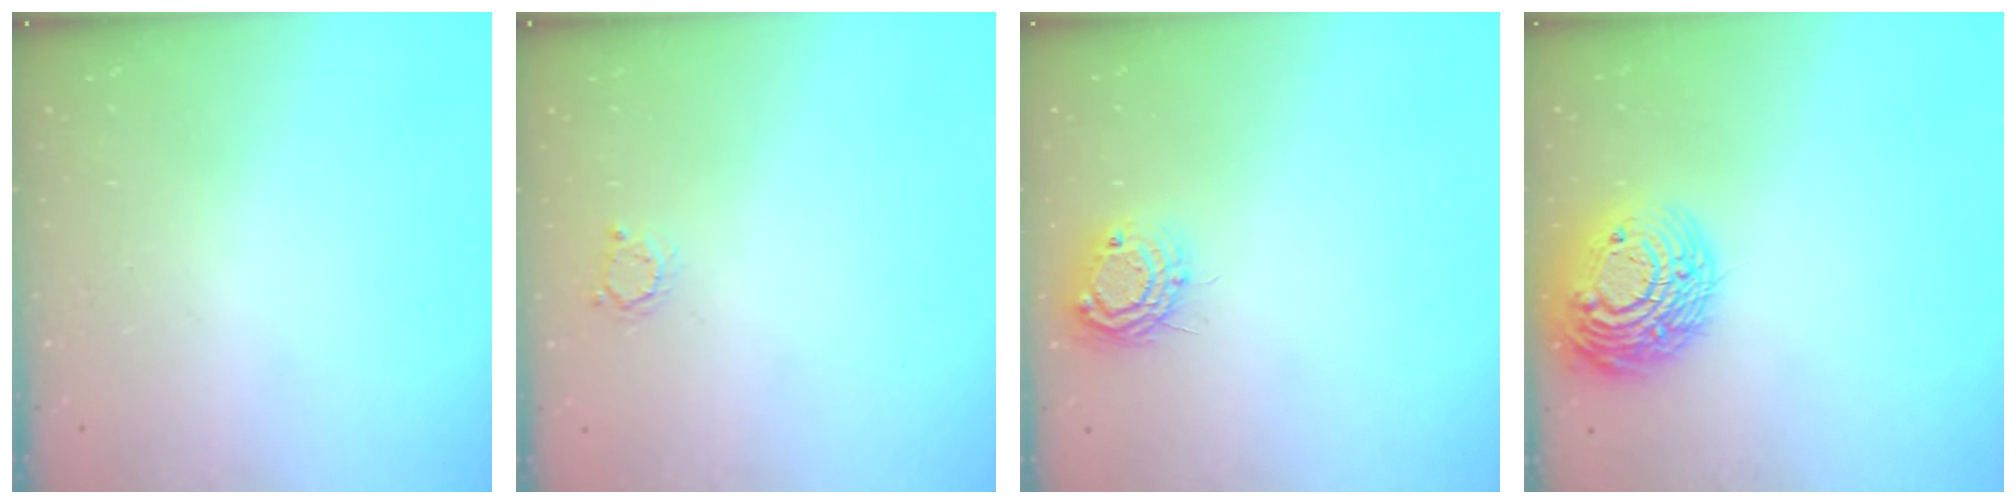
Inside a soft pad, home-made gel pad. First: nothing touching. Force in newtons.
{"total": 2.5, "press": 2.5, "slide": 0.4}
{"total": 8.8, "press": 8.8, "slide": 0.4}
{"total": 16.7, "press": 16.7, "slide": 1.4}